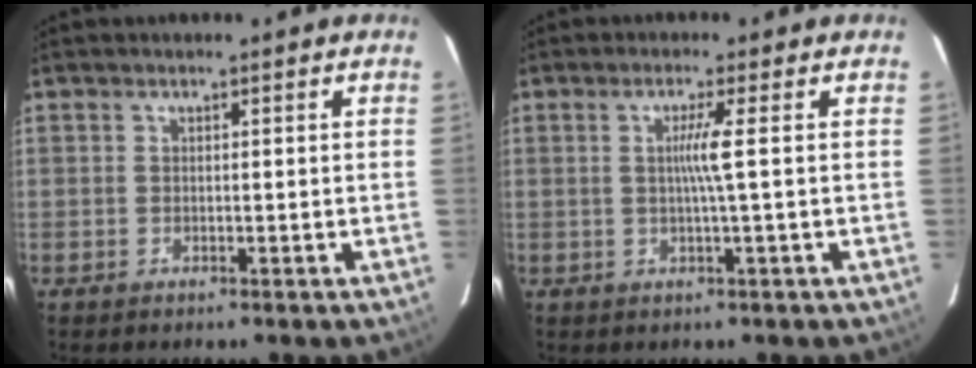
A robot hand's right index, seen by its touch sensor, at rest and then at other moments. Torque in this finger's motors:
{"motor_torque": [0.35, 0.27, 0.06, 0.05]}